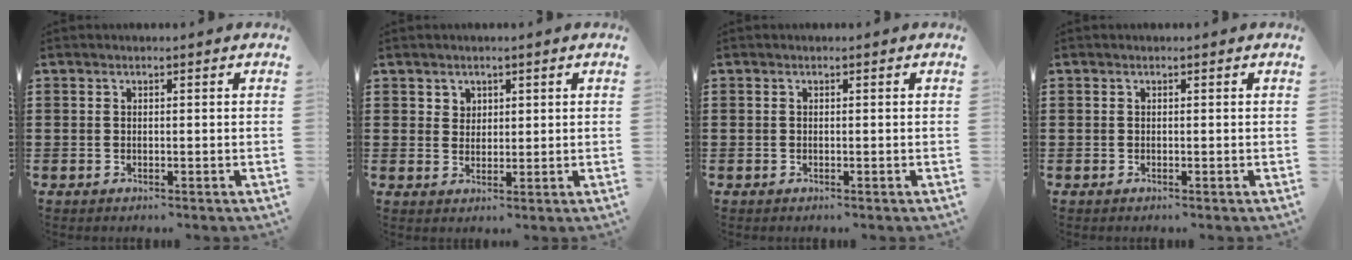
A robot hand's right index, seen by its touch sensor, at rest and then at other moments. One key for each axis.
{"total": 2.1, "fx": 1.4, "fy": 1.6, "fz": 0.1, "tx": -0.002, "ty": 0.005, "tz": 0.024}
{"total": 0.0}
{"total": 0.0}